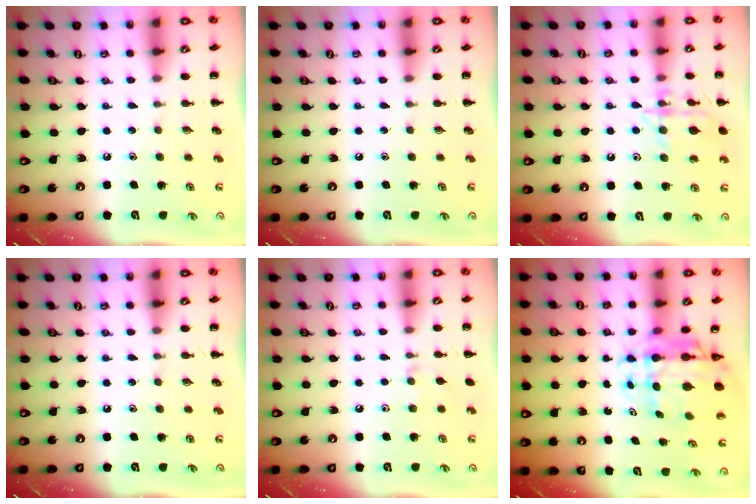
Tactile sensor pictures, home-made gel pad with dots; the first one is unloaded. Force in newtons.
{"total": 0.0}
{"total": 14.4, "press": 14.4, "slide": 1.3}
{"total": 0.0}
{"total": 2.9, "press": 2.7, "slide": 1.1}
{"total": 8.6, "press": 8.1, "slide": 2.8}